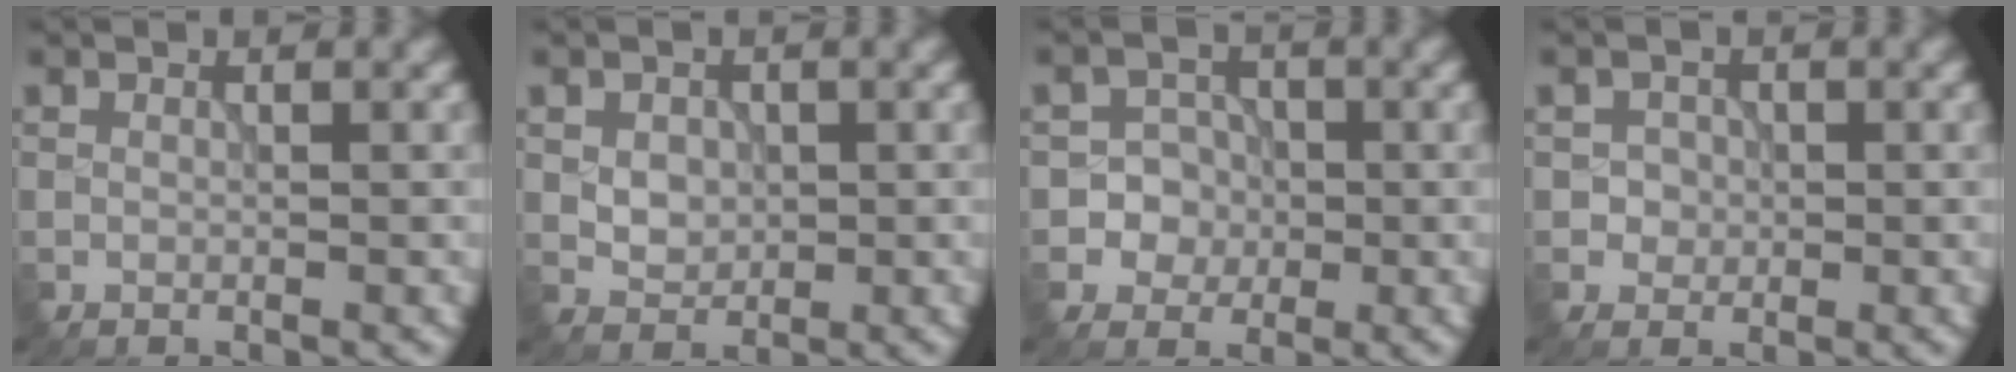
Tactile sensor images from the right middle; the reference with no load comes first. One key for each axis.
{"total": 2.3, "fx": 0.3, "fy": 1.8, "fz": 1.3, "tx": -0.024, "ty": 0.000, "tz": 0.006}
{"total": 4.2, "fx": -1.0, "fy": 4.0, "fz": 0.6, "tx": 0.009, "ty": 0.015, "tz": -0.034}
{"total": 1.6, "fx": -0.1, "fy": 1.5, "fz": 0.4, "tx": 0.007, "ty": -0.003, "tz": -0.002}